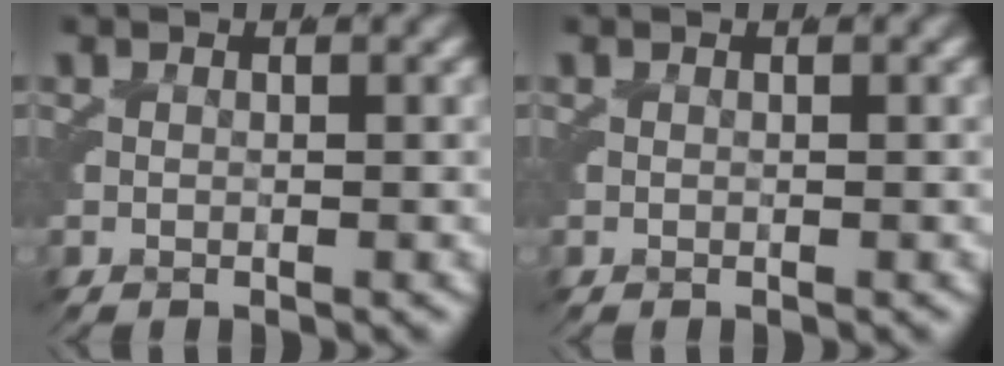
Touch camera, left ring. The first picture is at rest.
{"total": 0.0}